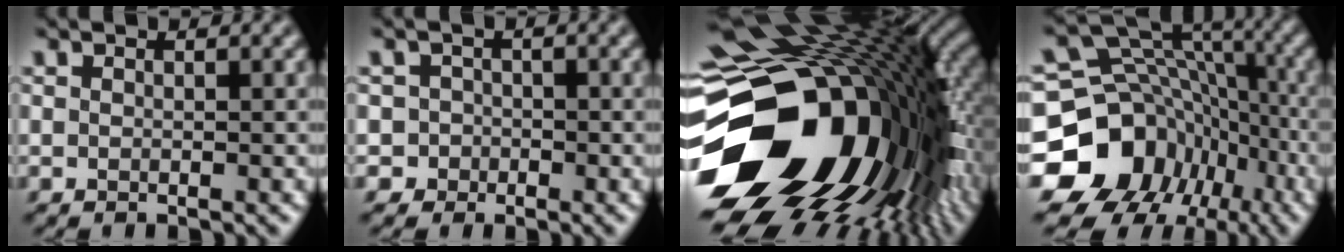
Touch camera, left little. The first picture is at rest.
{"total": 2.5, "force": [-1.0, 2.3, 0.0], "torque": [0.027, 0.004, -0.021]}
{"total": 19.8, "force": [-3.7, 12.8, 14.6], "torque": [-0.290, -0.055, -0.042]}
{"total": 15.7, "force": [-7.0, 12.8, 5.8], "torque": [-0.134, 0.004, -0.121]}